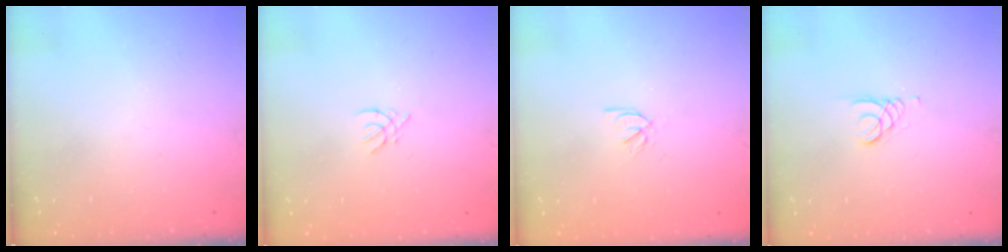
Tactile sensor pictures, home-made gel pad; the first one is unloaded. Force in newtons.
{"total": 1.8, "press": 1.8, "slide": 0.4}
{"total": 2.1, "press": 2.1, "slide": 0.1}
{"total": 0.7, "press": 0.7, "slide": 0.1}